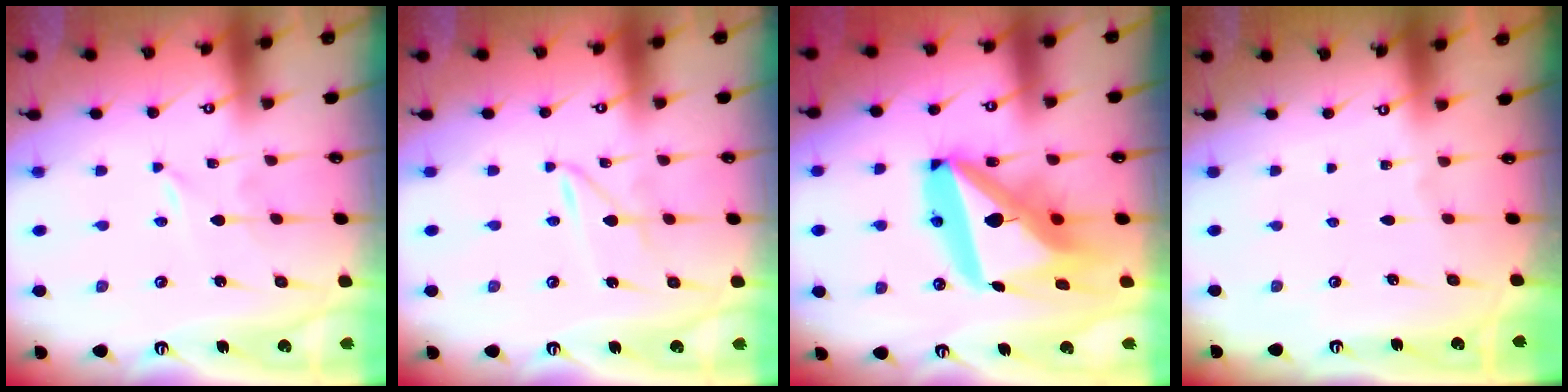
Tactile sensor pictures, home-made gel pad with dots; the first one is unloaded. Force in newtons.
{"total": 1.7, "press": 1.7, "slide": 0.1}
{"total": 21.8, "press": 21.7, "slide": 2.5}
{"total": 0.0}